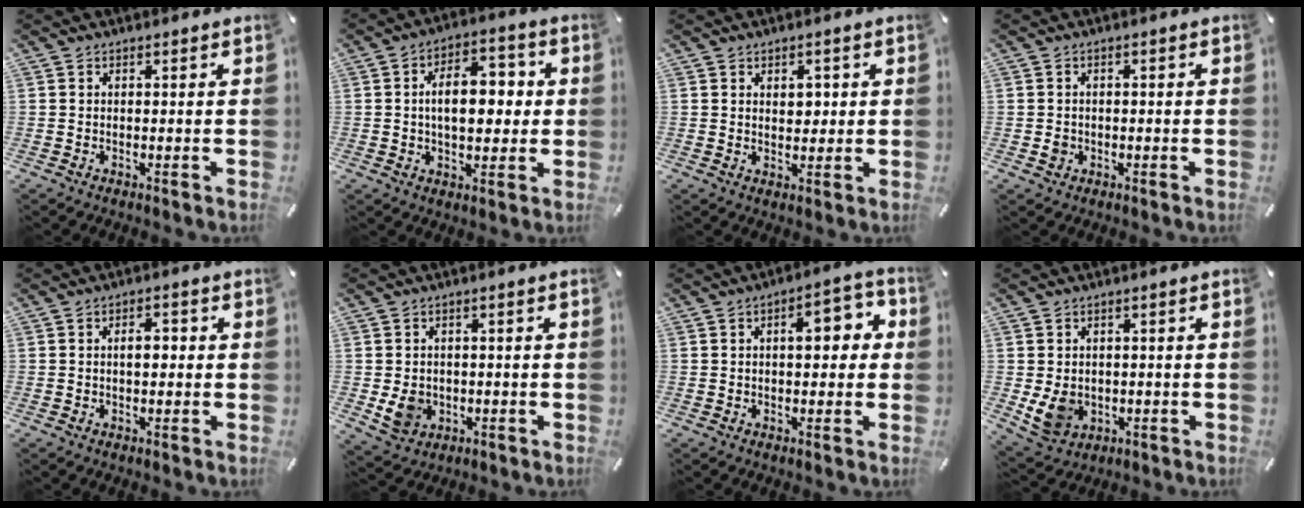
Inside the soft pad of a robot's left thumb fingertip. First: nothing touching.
{"total": 11.2, "force": [0.7, 6.9, 8.8], "torque": [-0.123, 0.001, 0.003]}
{"total": 2.9, "force": [0.8, 2.3, 1.5], "torque": [-0.009, -0.005, 0.007]}
{"total": 2.2, "force": [-0.6, 1.9, 0.8], "torque": [-0.016, 0.005, -0.012]}
{"total": 3.8, "force": [0.1, 2.3, 3.1], "torque": [-0.044, 0.003, -0.006]}
{"total": 6.2, "force": [-0.7, 5.5, 2.8], "torque": [-0.054, -0.003, -0.015]}
{"total": 8.4, "force": [1.2, 4.5, 7.0], "torque": [-0.078, -0.004, 0.008]}
{"total": 6.8, "force": [-0.4, 6.0, 3.3], "torque": [-0.079, -0.001, -0.008]}